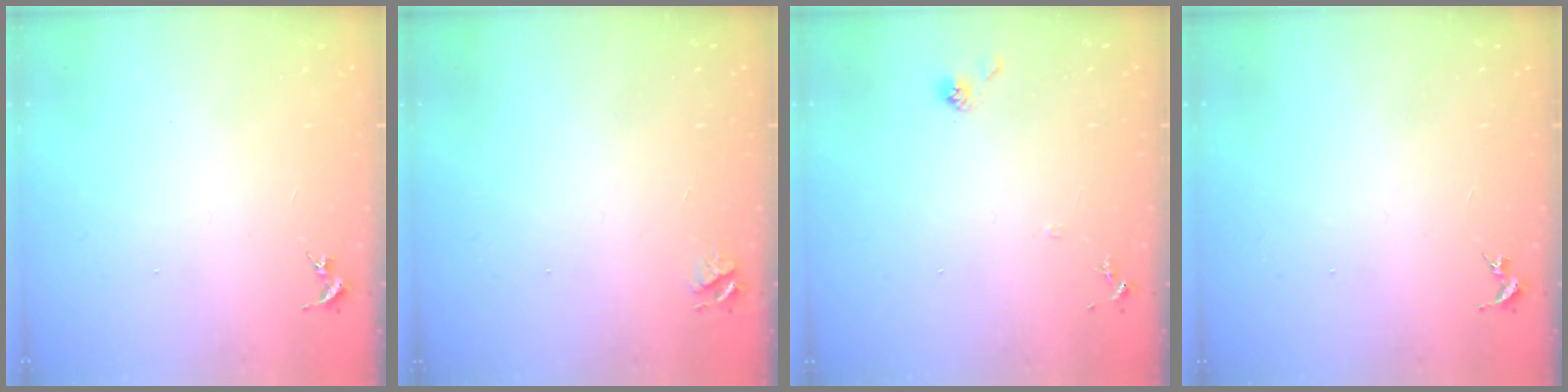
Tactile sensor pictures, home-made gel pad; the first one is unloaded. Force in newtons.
{"total": 4.0, "press": 3.9, "slide": 0.4}
{"total": 7.3, "press": 7.3, "slide": 0.4}
{"total": 0.0}